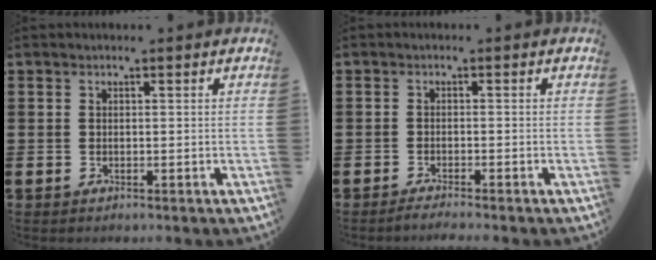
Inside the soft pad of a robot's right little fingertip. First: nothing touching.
{"total": 1.1, "force": [-1.0, -0.1, 0.6], "torque": [-0.008, -0.002, -0.019]}